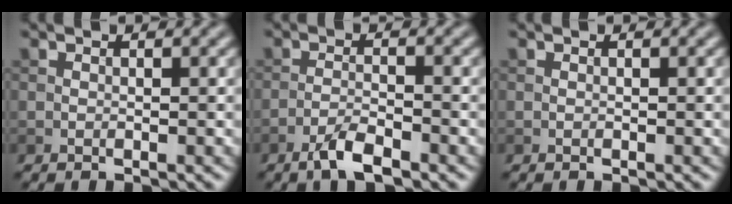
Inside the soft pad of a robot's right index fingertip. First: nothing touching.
{"total": 3.1, "force": [-2.2, 0.7, 2.1], "torque": [-0.042, 0.003, -0.045]}
{"total": 0.0}